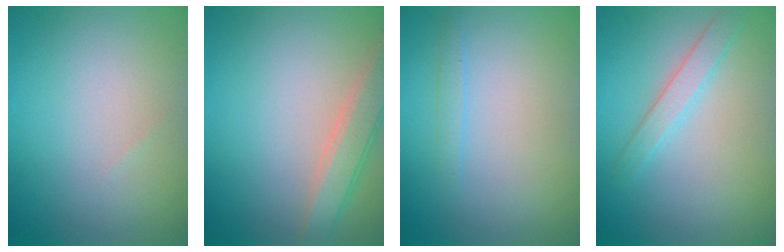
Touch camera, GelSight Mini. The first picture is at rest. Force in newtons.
{"total": 3.3, "press": 3.3, "slide": 0.1}
{"total": 0.9, "press": 0.9, "slide": 0.1}
{"total": 2.0, "press": 2.0, "slide": 0.1}